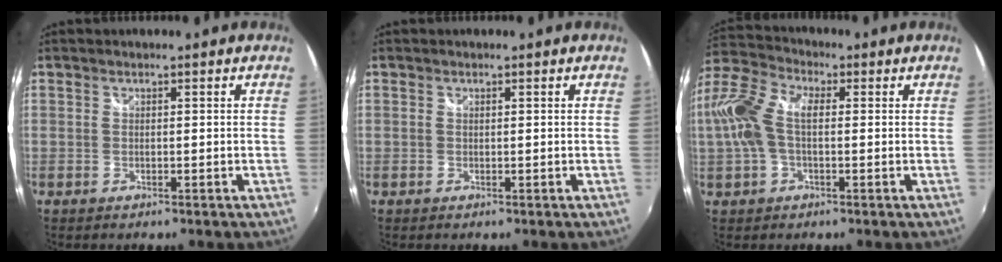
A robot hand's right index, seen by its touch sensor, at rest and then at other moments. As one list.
[{"total": 0.0}, {"total": 12.8, "force": [0.3, 7.3, 10.5], "torque": [-0.231, 0.024, 0.000]}]